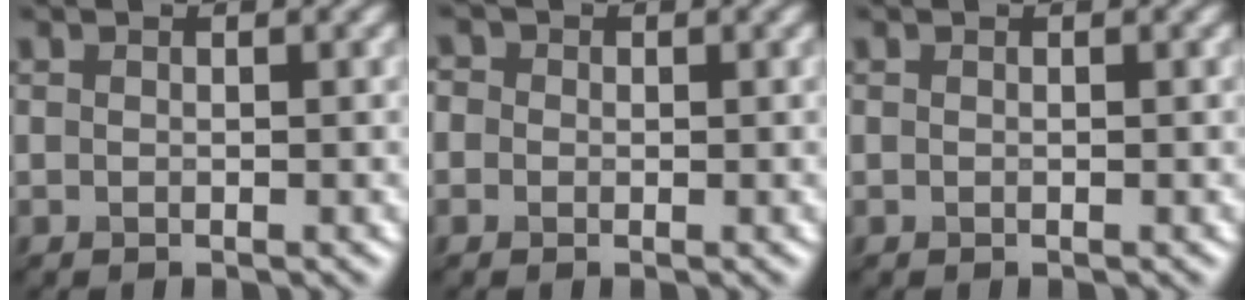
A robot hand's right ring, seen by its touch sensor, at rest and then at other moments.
{"total": 0.7, "force": [0.2, 0.7, -0.2], "torque": [-0.004, 0.012, 0.000]}
{"total": 0.0}